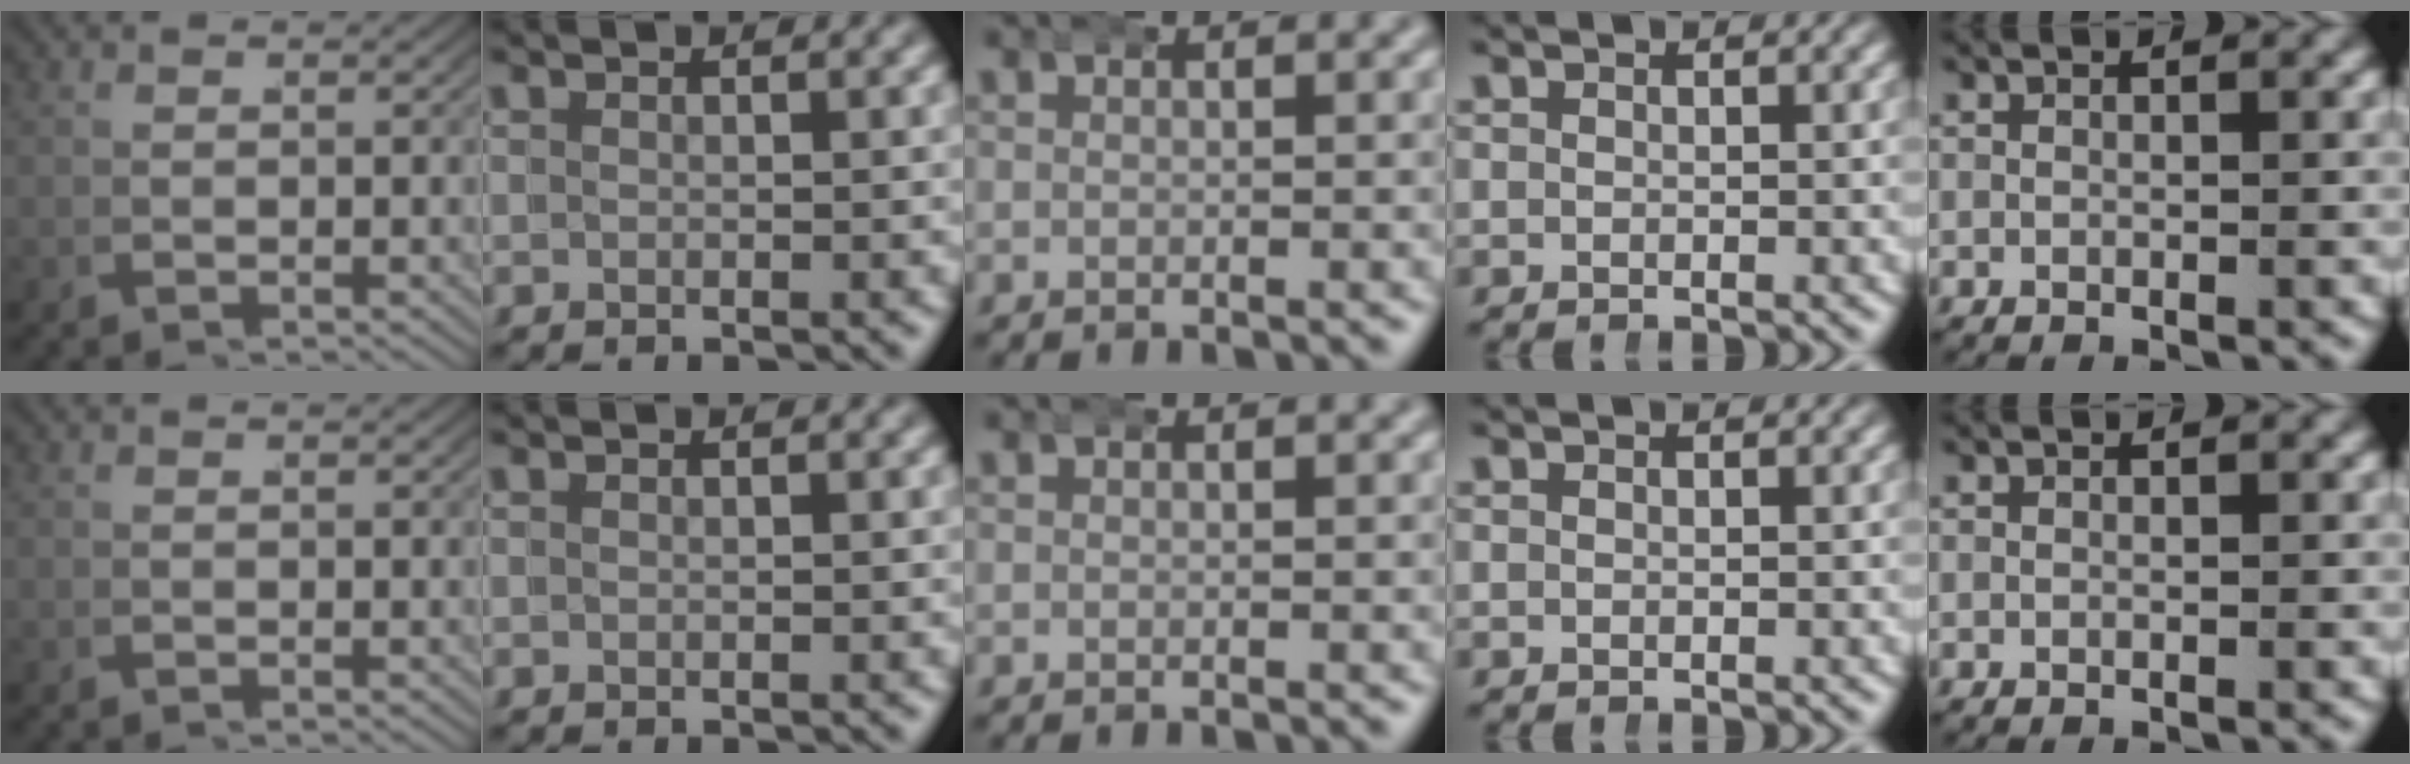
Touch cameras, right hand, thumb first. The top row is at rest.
{}